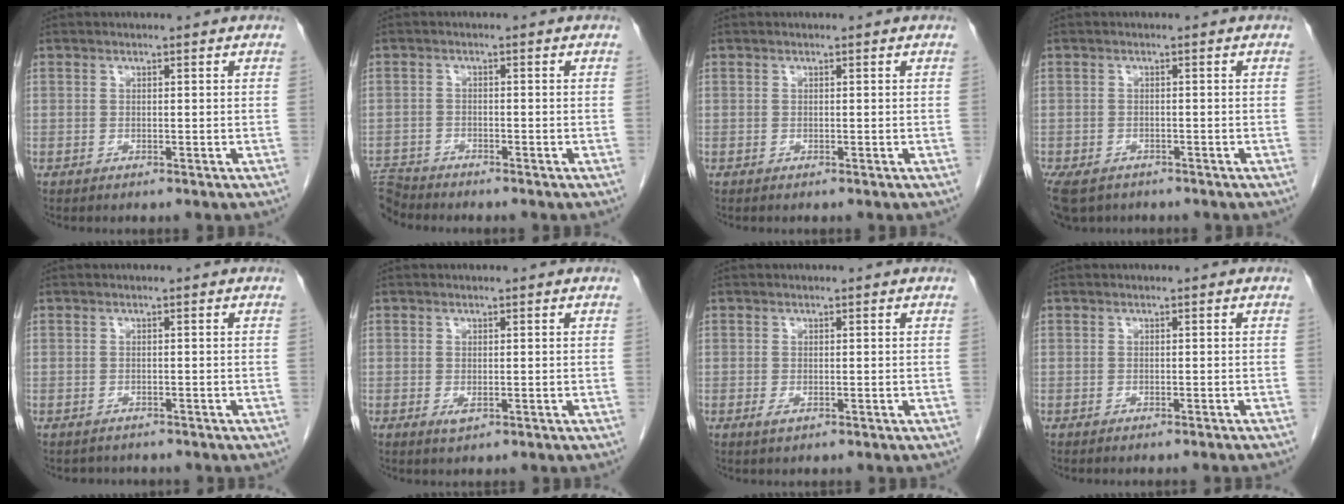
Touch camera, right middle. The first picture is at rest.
{"total": 4.0, "force": [-4.0, -0.1, -0.5], "torque": [0.010, -0.010, -0.078]}
{"total": 0.0}
{"total": 7.0, "force": [-4.9, 3.8, 3.1], "torque": [-0.063, -0.009, -0.075]}
{"total": 2.1, "force": [-1.9, 0.9, 0.1], "torque": [-0.008, -0.002, -0.025]}
{"total": 1.0, "force": [-0.2, 0.5, 0.9], "torque": [-0.015, -0.003, 0.001]}
{"total": 1.0, "force": [-0.4, 0.4, 0.8], "torque": [-0.014, -0.002, -0.004]}
{"total": 2.7, "force": [-2.4, -0.4, 1.1], "torque": [-0.015, 0.002, -0.028]}